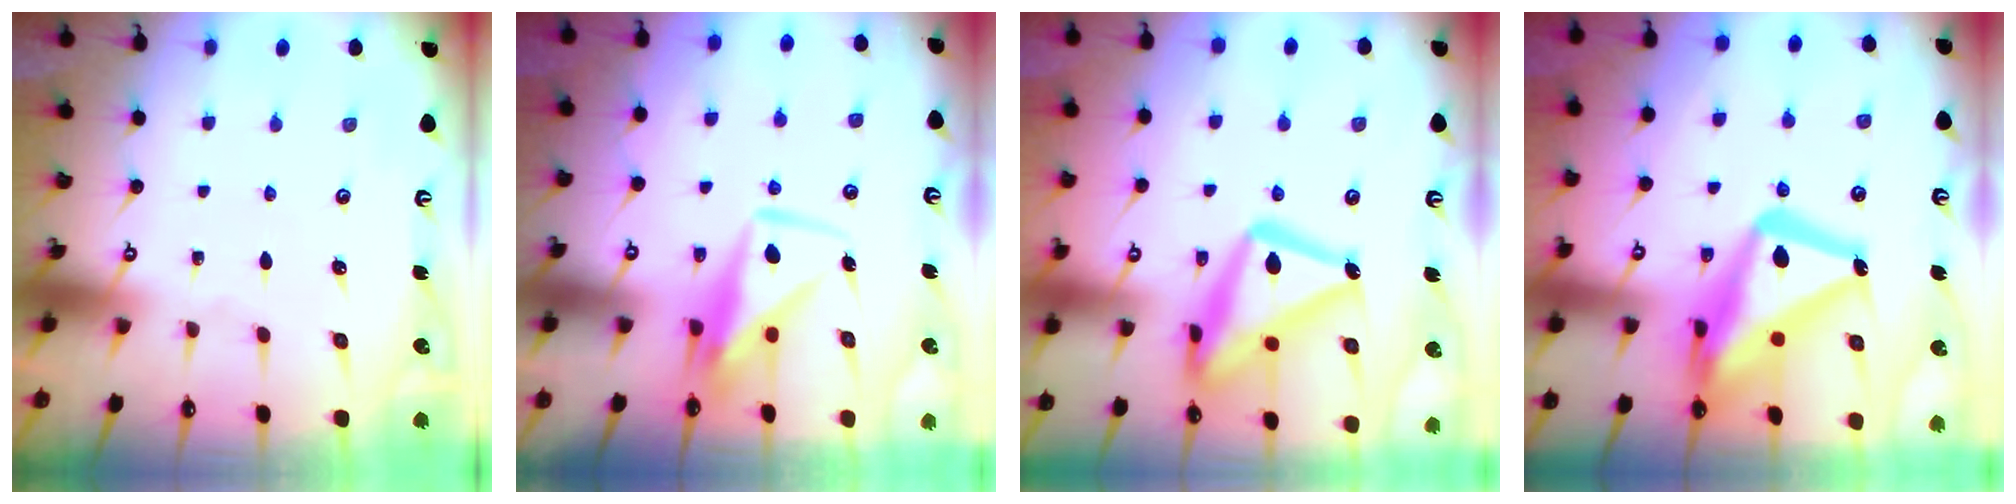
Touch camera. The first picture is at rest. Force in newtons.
{"total": 9.2, "press": 9.2, "slide": 0.9}
{"total": 19.9, "press": 19.9, "slide": 1.4}
{"total": 21.0, "press": 20.9, "slide": 1.8}